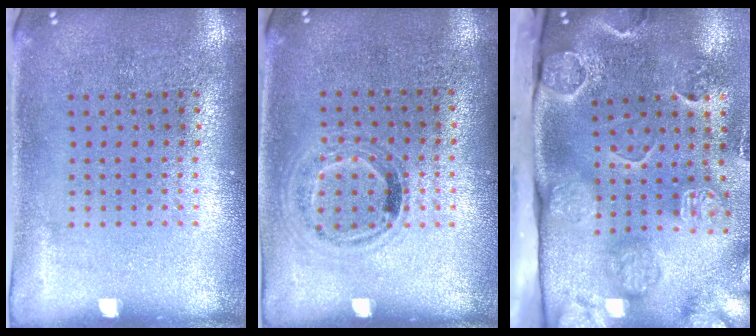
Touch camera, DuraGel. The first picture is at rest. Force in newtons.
{"total": 0.9, "press": 0.7, "slide": 0.5}
{"total": 4.5, "press": 3.4, "slide": 3.0}